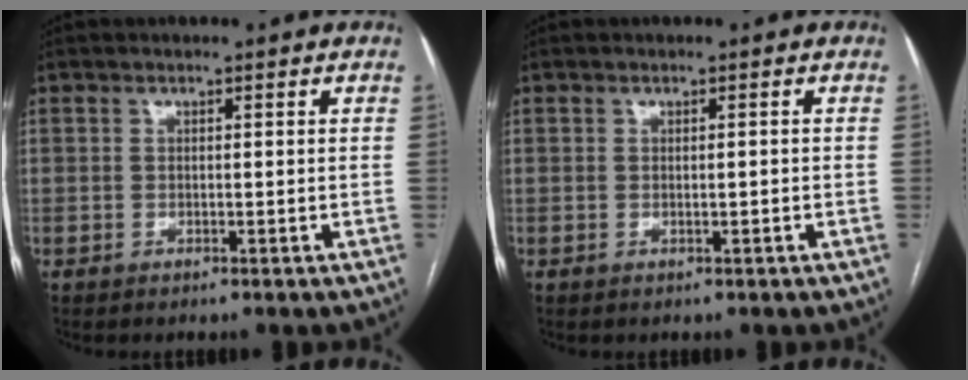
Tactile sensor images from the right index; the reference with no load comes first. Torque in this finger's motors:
{"motor_torque": [-0.10, 0.00, -0.01, 0.00]}